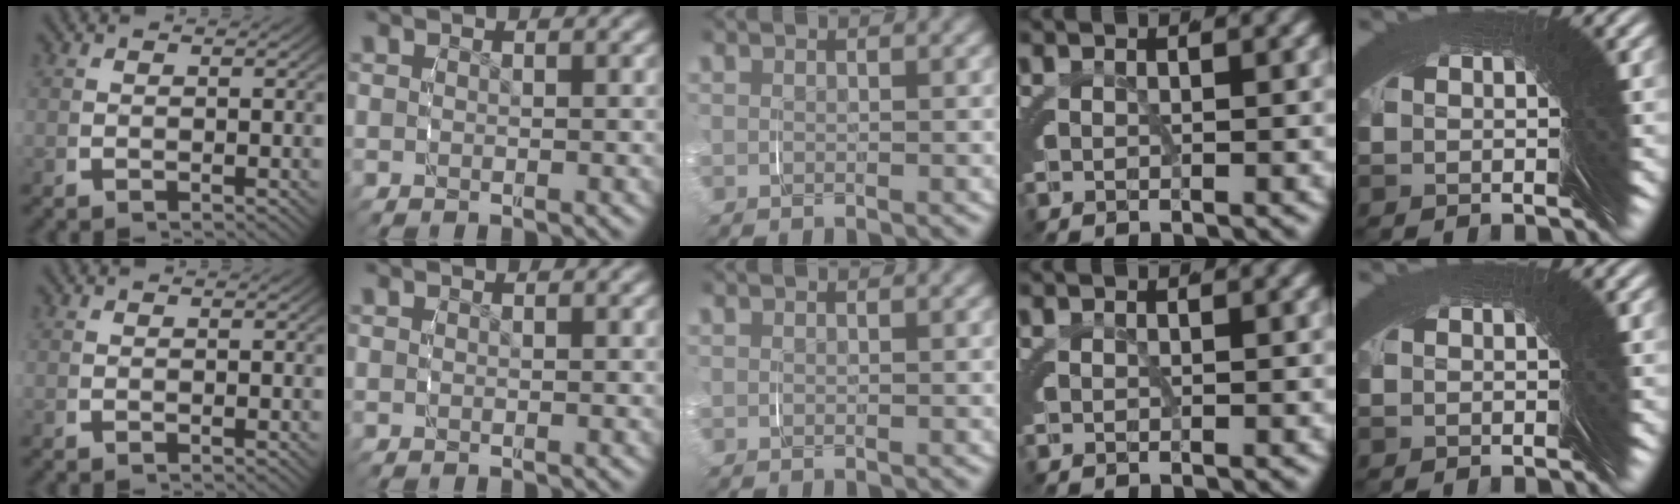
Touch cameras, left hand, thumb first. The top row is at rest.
{"thumb": {"total": 1.3, "force": [0.1, -0.9, -0.9], "torque": [0.011, 0.008, -0.002]}}